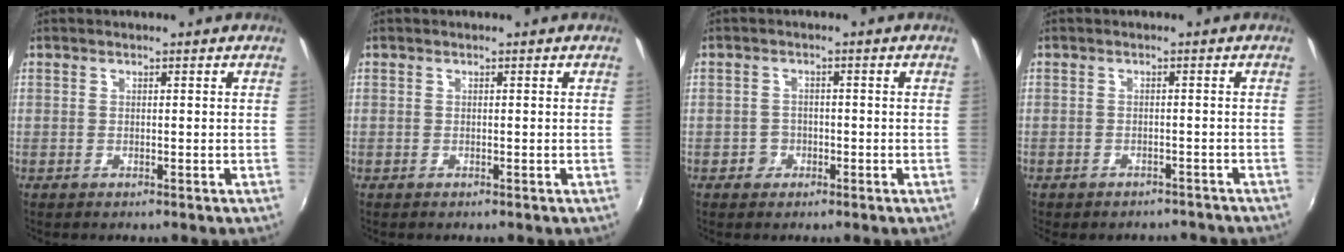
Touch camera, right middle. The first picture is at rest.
{"total": 0.0}
{"total": 2.5, "force": [-1.3, 2.1, 0.3], "torque": [-0.007, 0.003, -0.021]}
{"total": 6.2, "force": [-5.6, 2.4, 1.6], "torque": [-0.036, -0.012, -0.067]}